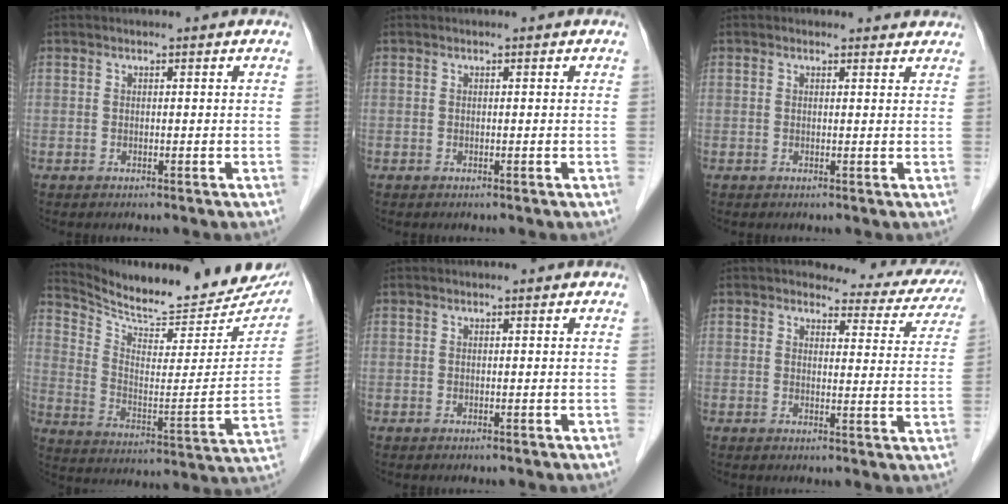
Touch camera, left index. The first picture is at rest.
{"total": 0.0}
{"total": 2.1, "force": [1.9, 0.8, 0.0], "torque": [-0.001, -0.004, 0.008]}
{"total": 22.3, "force": [20.4, 5.2, 7.5], "torque": [-0.120, -0.069, 0.281]}
{"total": 0.0}
{"total": 10.7, "force": [9.9, 3.4, 1.9], "torque": [0.006, -0.028, 0.084]}